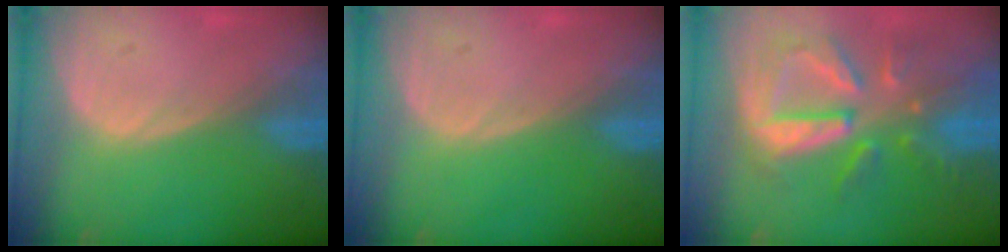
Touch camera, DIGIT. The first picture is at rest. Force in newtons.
{"total": 0.0}
{"total": 10.6, "press": 9.3, "slide": 5.0}